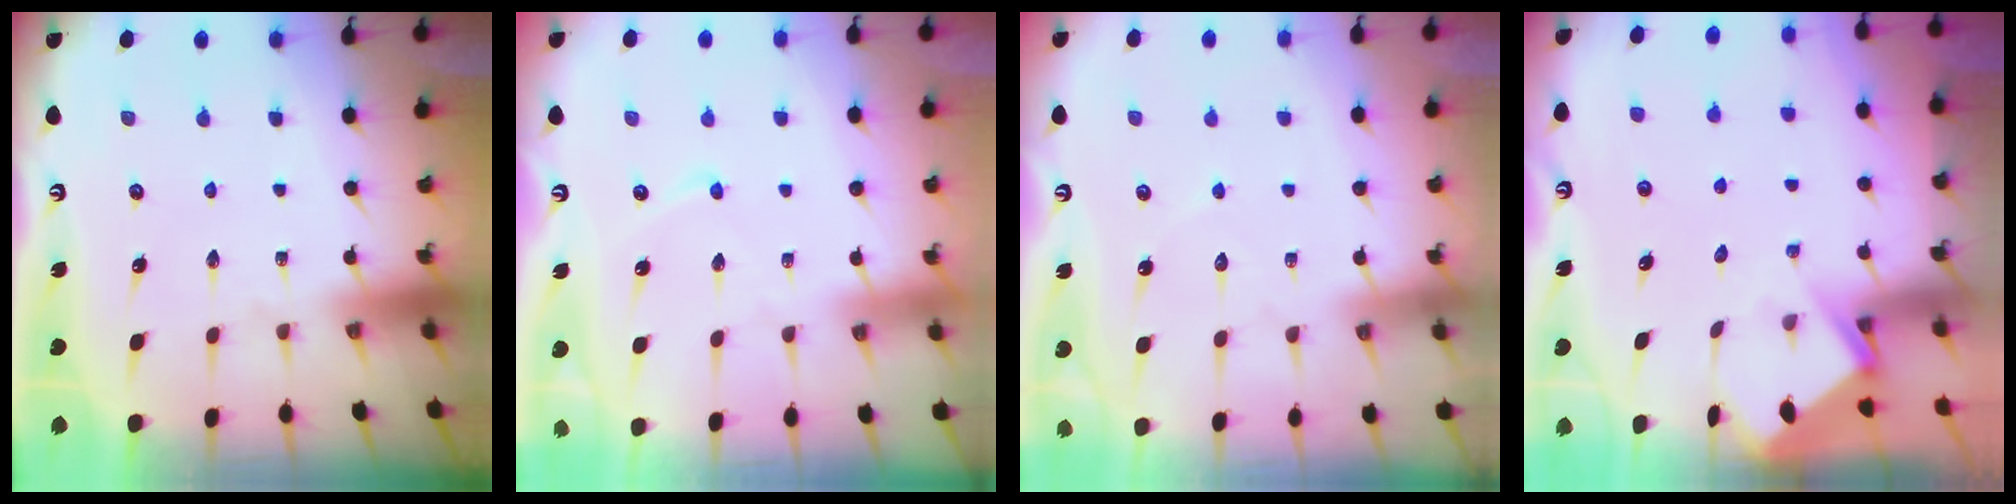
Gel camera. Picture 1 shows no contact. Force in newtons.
{"total": 2.1, "press": 2.1, "slide": 0.2}
{"total": 4.9, "press": 4.8, "slide": 0.6}
{"total": 3.9, "press": 3.9, "slide": 0.4}